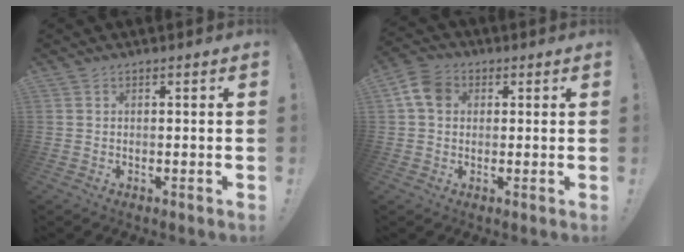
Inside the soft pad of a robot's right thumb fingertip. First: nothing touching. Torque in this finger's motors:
{"motor_torque": [0.32, 1.27, 0.22, -0.20, 0.27]}